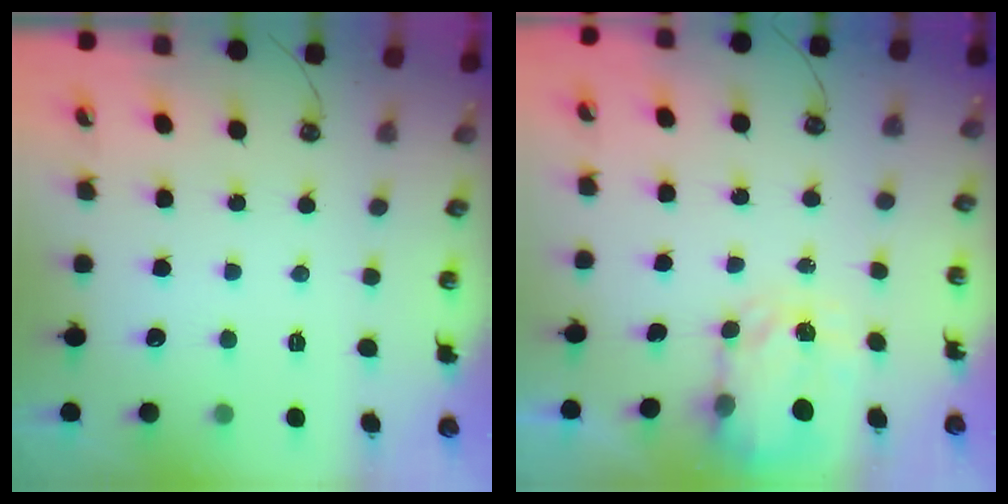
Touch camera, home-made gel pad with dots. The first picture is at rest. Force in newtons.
{"total": 3.5, "press": 3.5, "slide": 0.5}